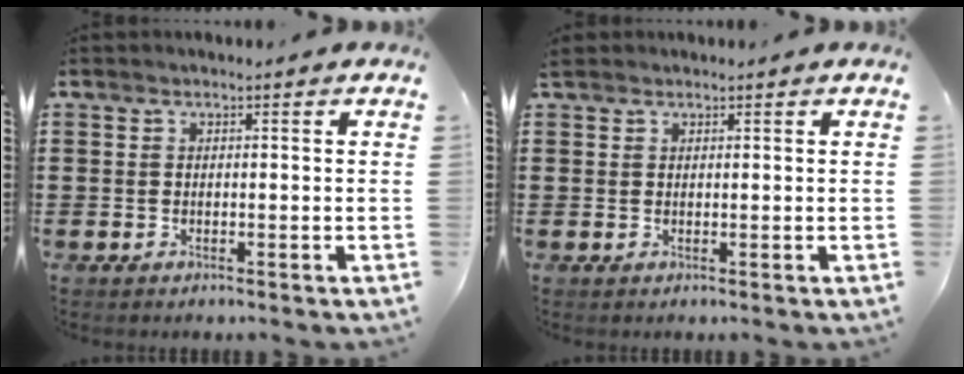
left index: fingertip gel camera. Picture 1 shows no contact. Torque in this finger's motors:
{"motor_torque": [0.40, -0.38, 0.03, 0.04]}